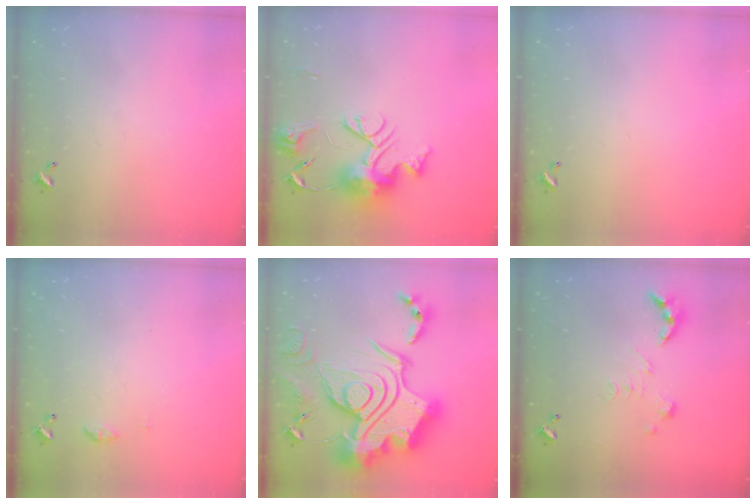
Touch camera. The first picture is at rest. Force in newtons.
{"total": 13.9, "press": 13.8, "slide": 1.5}
{"total": 0.0}
{"total": 4.6, "press": 4.5, "slide": 0.6}
{"total": 0.6, "press": 0.6, "slide": 0.0}
{"total": 3.3, "press": 3.3, "slide": 0.4}